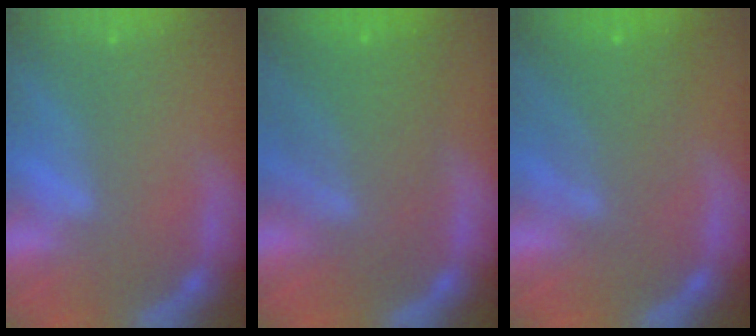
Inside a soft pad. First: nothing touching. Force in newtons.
{"total": 8.1}
{"total": 5.0}